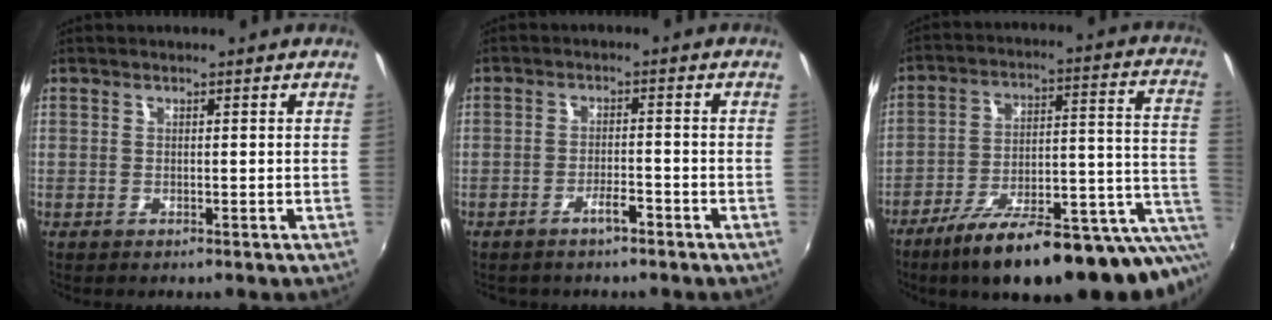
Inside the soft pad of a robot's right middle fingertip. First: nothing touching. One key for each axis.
{"total": 2.9, "fx": -2.2, "fy": 0.7, "fz": 1.7, "tx": -0.038, "ty": 0.004, "tz": -0.033}
{"total": 24.5, "fx": -13.9, "fy": 6.0, "fz": 19.3, "tx": -0.254, "ty": -0.030, "tz": -0.198}